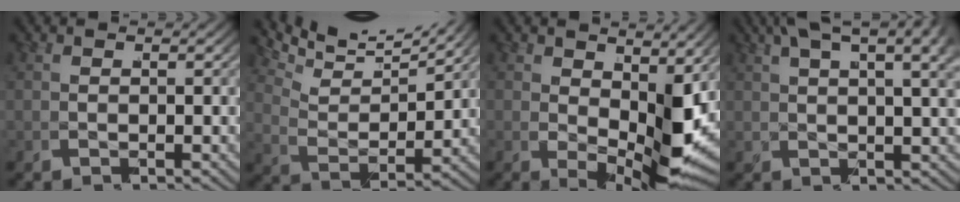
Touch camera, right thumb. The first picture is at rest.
{"total": 6.3, "force": [3.5, 3.3, 4.0], "torque": [-0.083, 0.005, 0.044]}
{"total": 7.2, "force": [-0.4, 3.0, 6.5], "torque": [-0.112, -0.029, 0.014]}
{"total": 6.4, "force": [3.1, 2.8, 4.9], "torque": [-0.046, 0.023, 0.038]}